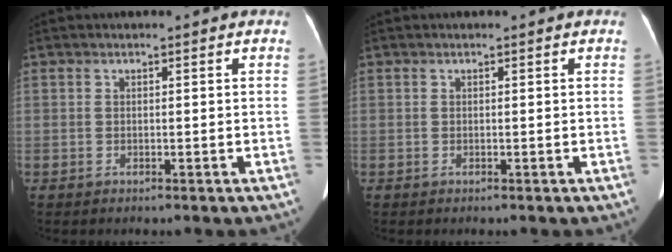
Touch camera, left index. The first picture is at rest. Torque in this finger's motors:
{"motor_torque": [0.02, 0.02, 0.00, 0.00]}